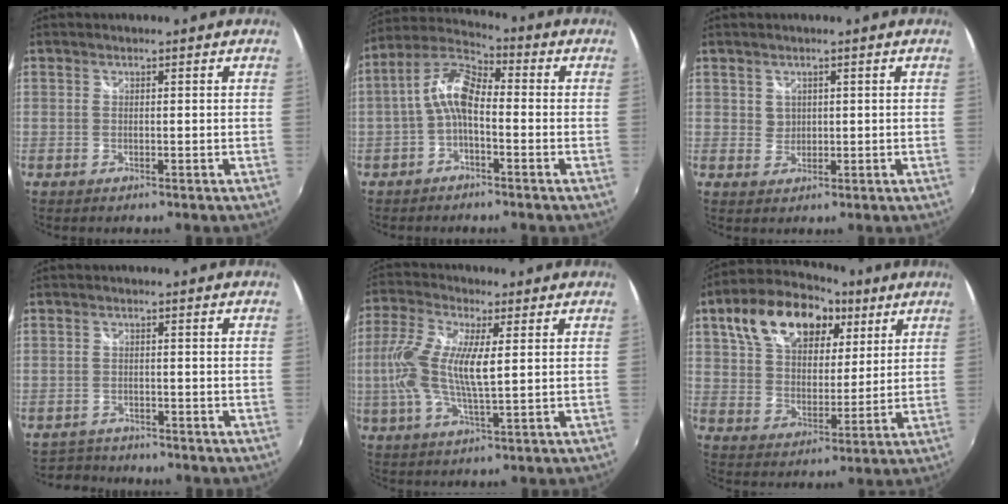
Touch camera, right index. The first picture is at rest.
{"total": 8.1, "force": [-1.7, 3.6, 7.1], "torque": [-0.156, 0.024, -0.036]}
{"total": 1.9, "force": [0.9, 1.6, 0.2], "torque": [0.005, 0.008, 0.017]}
{"total": 3.3, "force": [-3.0, 1.2, -0.4], "torque": [-0.008, 0.004, -0.056]}
{"total": 11.8, "force": [1.0, 3.2, 11.4], "torque": [-0.235, 0.006, 0.016]}
{"total": 19.7, "force": [10.0, 11.5, 12.4], "torque": [-0.255, 0.059, 0.173]}